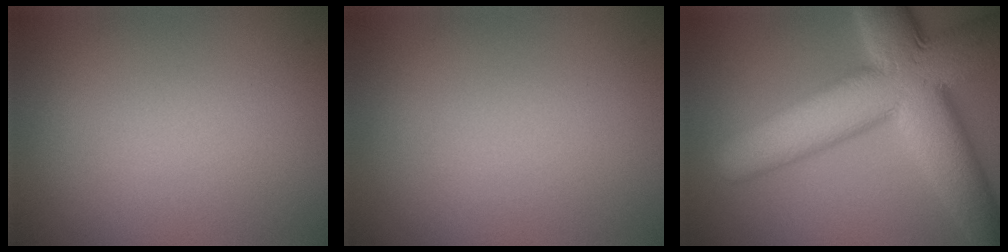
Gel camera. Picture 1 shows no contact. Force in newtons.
{"total": 0.0}
{"total": 13.1, "press": 13.1, "slide": 0.6}